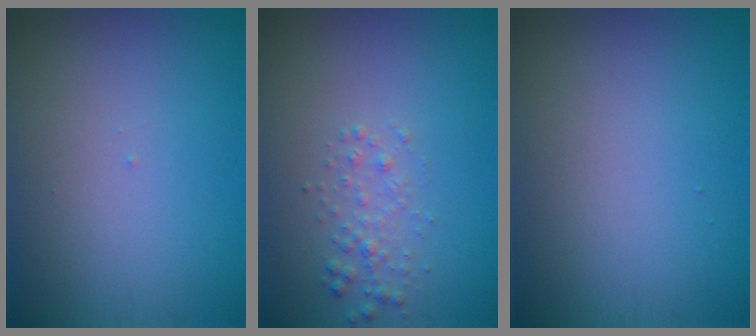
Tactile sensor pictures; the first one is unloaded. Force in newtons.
{"total": 1.6, "press": 1.6, "slide": 0.0}
{"total": 0.0}